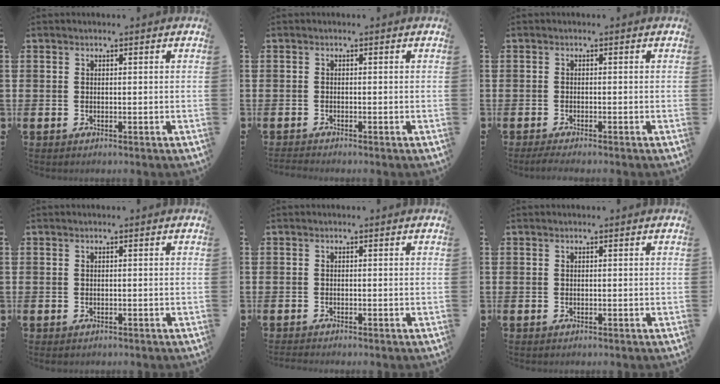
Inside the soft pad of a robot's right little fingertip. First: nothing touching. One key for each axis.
{"total": 0.6, "fx": -0.6, "fy": 0.0, "fz": 0.1, "tx": -0.002, "ty": -0.003, "tz": -0.013}
{"total": 1.1, "fx": -0.7, "fy": 0.1, "fz": 0.8, "tx": -0.013, "ty": -0.002, "tz": -0.014}
{"total": 0.0}
{"total": 0.5, "fx": -0.5, "fy": 0.0, "fz": 0.1, "tx": -0.001, "ty": -0.003, "tz": -0.010}
{"total": 0.0}